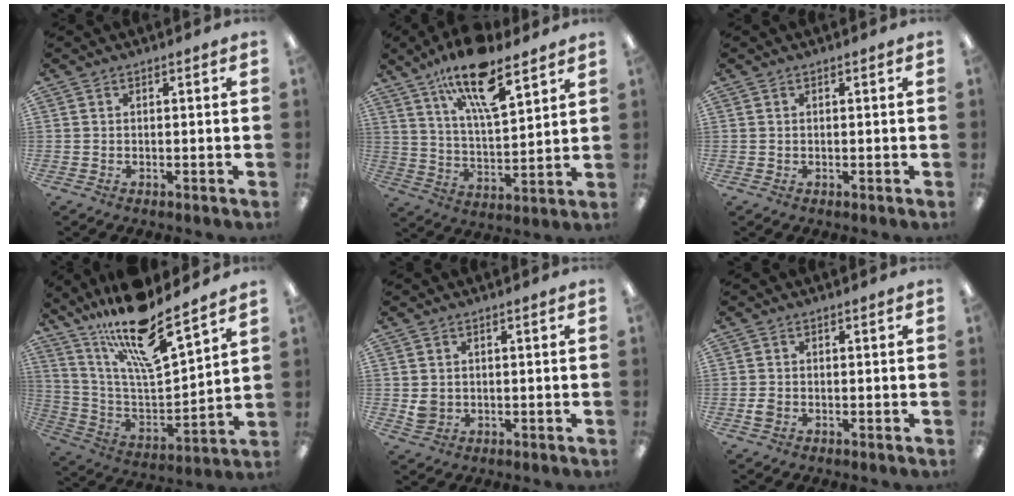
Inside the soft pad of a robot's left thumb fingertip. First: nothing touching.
{"total": 17.1, "force": [11.6, 5.4, 11.4], "torque": [-0.194, -0.056, 0.193]}
{"total": 0.0}
{"total": 17.9, "force": [14.5, 3.2, 10.0], "torque": [-0.192, -0.109, 0.245]}
{"total": 2.8, "force": [0.7, 2.5, 1.2], "torque": [-0.016, 0.001, 0.012]}
{"total": 1.8, "force": [-0.4, 1.4, 1.0], "torque": [-0.017, 0.003, -0.007]}